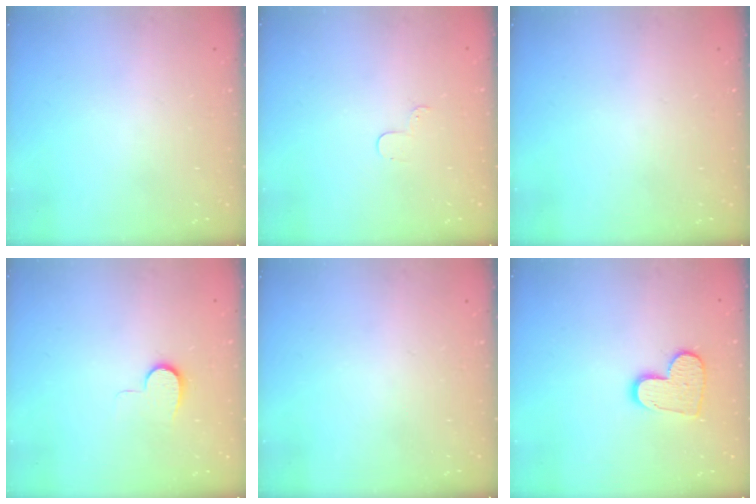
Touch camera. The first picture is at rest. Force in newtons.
{"total": 2.9, "press": 2.9, "slide": 0.3}
{"total": 0.0}
{"total": 8.0, "press": 7.9, "slide": 0.7}
{"total": 0.0}
{"total": 11.6, "press": 11.6, "slide": 0.8}